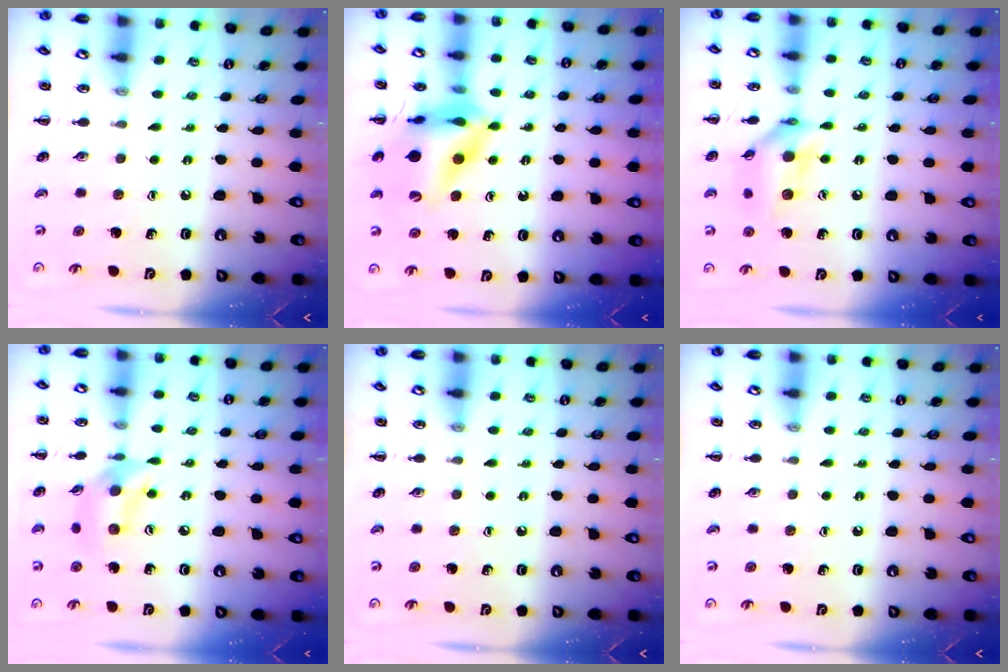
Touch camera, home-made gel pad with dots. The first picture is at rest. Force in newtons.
{"total": 14.8, "press": 14.2, "slide": 4.2}
{"total": 13.7, "press": 13.5, "slide": 2.5}
{"total": 10.0, "press": 9.8, "slide": 1.7}
{"total": 0.0}
{"total": 0.0}